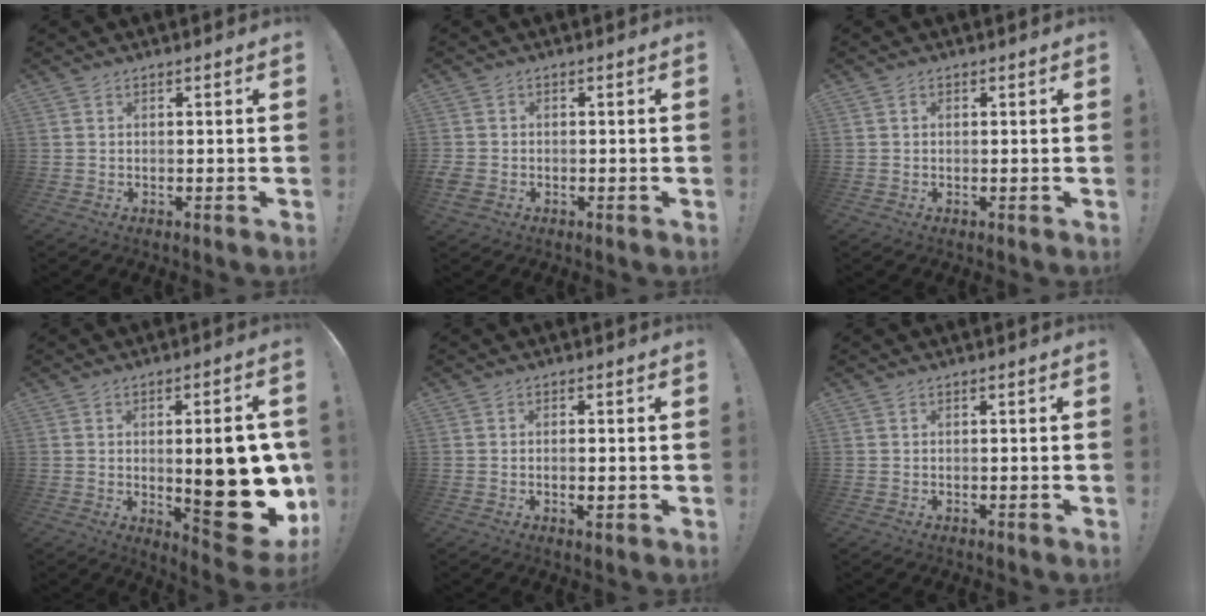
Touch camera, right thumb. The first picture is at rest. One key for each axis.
{"total": 2.9, "fx": -0.9, "fy": 2.3, "fz": 1.4, "tx": -0.044, "ty": 0.003, "tz": -0.016}
{"total": 0.7, "fx": -0.2, "fy": 0.6, "fz": 0.2, "tx": -0.008, "ty": 0.005, "tz": -0.004}
{"total": 21.0, "fx": -1.5, "fy": 7.5, "fz": 19.5, "tx": -0.229, "ty": -0.016, "tz": -0.008}
{"total": 1.8, "fx": -0.3, "fy": 0.4, "fz": 1.7, "tx": -0.020, "ty": -0.003, "tz": -0.006}
{"total": 0.0}